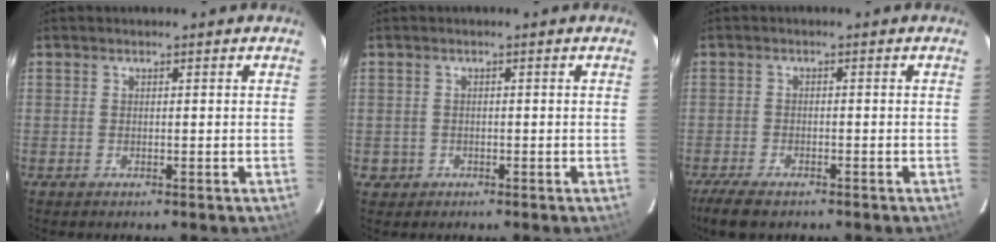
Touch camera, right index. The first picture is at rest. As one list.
[{"total": 2.2, "force": [-0.5, 2.1, 0.2], "torque": [-0.004, 0.007, -0.003]}, {"total": 5.5, "force": [-4.2, 1.8, 3.0], "torque": [-0.082, -0.018, -0.079]}]